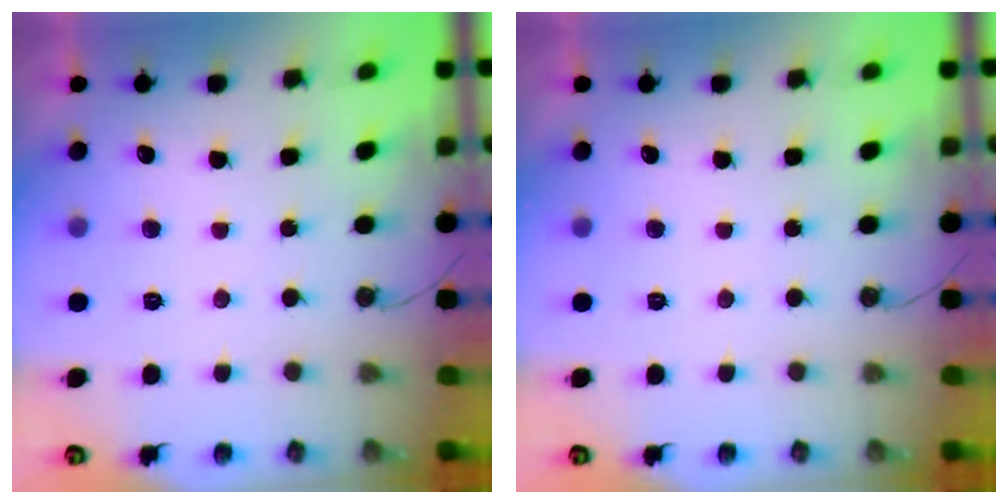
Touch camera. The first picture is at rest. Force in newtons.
{"total": 0.0}